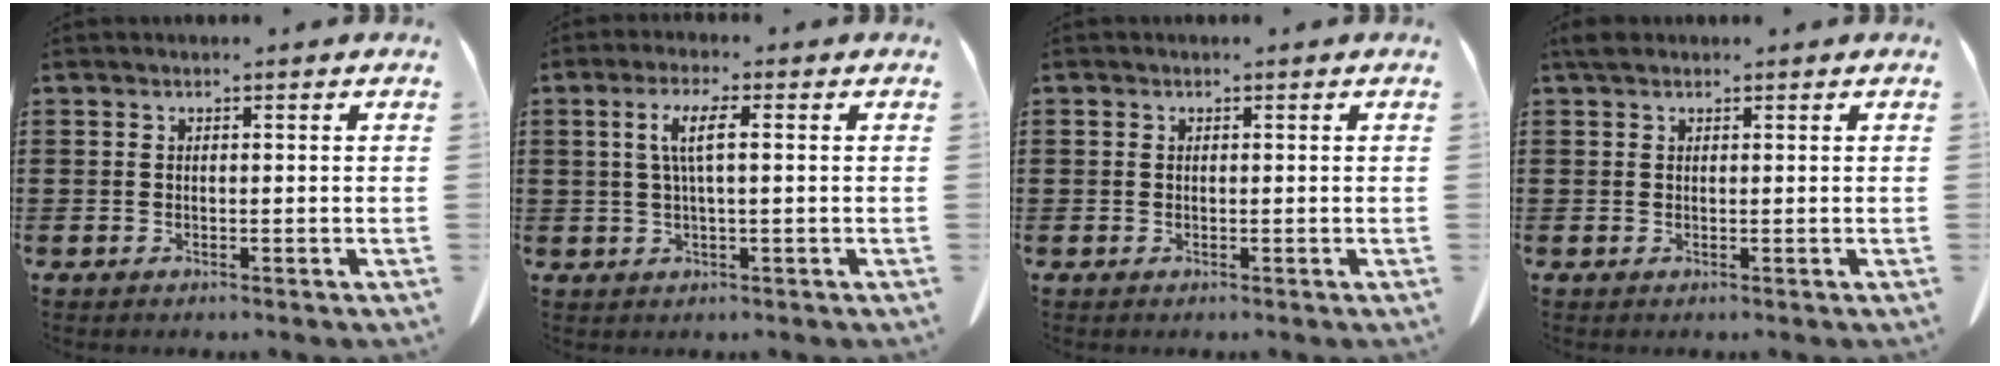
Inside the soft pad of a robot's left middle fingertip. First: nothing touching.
{"total": 4.3, "force": [0.7, 0.7, 4.2], "torque": [-0.089, 0.001, 0.007]}
{"total": 0.0}
{"total": 1.4, "force": [1.0, 0.7, 0.8], "torque": [-0.020, 0.002, 0.019]}